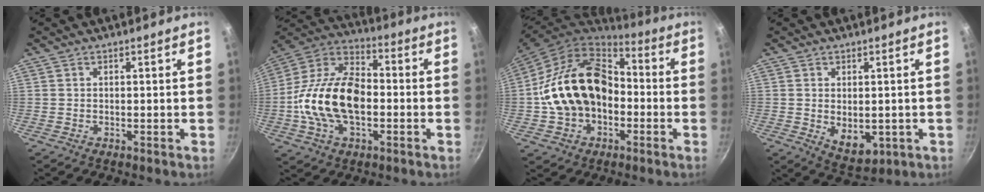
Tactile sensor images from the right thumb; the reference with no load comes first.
{"total": 19.7, "force": [-2.6, 12.0, 15.4], "torque": [-0.264, 0.040, -0.062]}
{"total": 20.8, "force": [-1.9, 15.2, 14.0], "torque": [-0.238, 0.055, -0.037]}
{"total": 6.9, "force": [-0.7, 4.5, 5.3], "torque": [-0.068, -0.013, 0.008]}